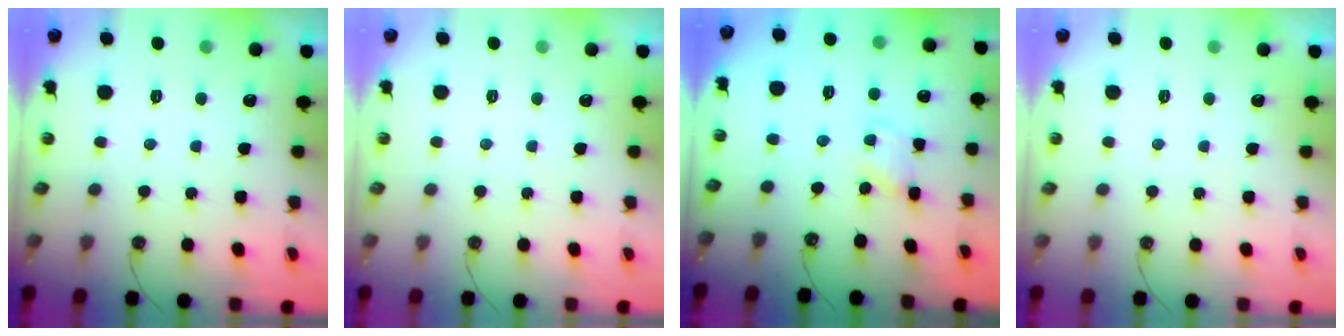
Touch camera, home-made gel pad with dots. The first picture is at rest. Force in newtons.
{"total": 0.0}
{"total": 1.3, "press": 1.3, "slide": 0.2}
{"total": 0.0}